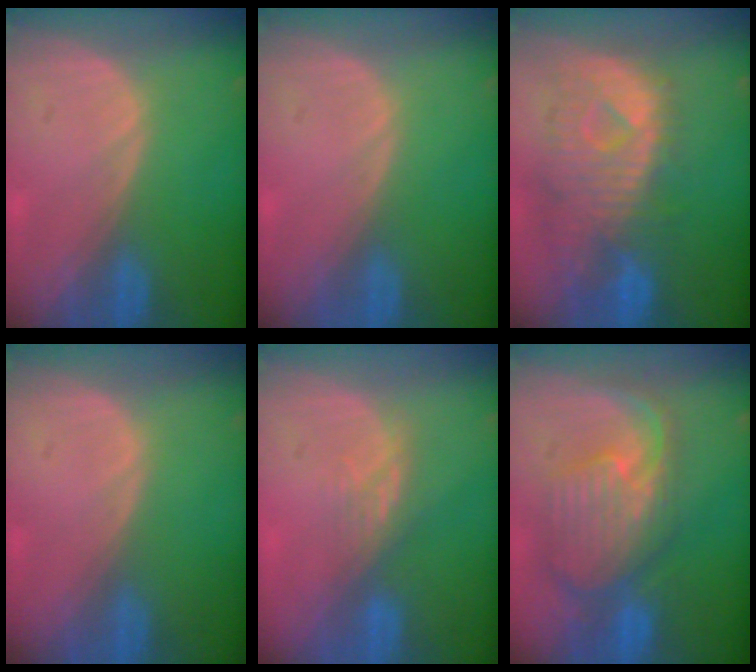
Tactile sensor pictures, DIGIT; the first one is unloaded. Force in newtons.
{"total": 0.0}
{"total": 11.2, "press": 9.8, "slide": 5.4}
{"total": 0.0}
{"total": 3.3, "press": 3.0, "slide": 1.5}
{"total": 10.5, "press": 9.4, "slide": 4.8}